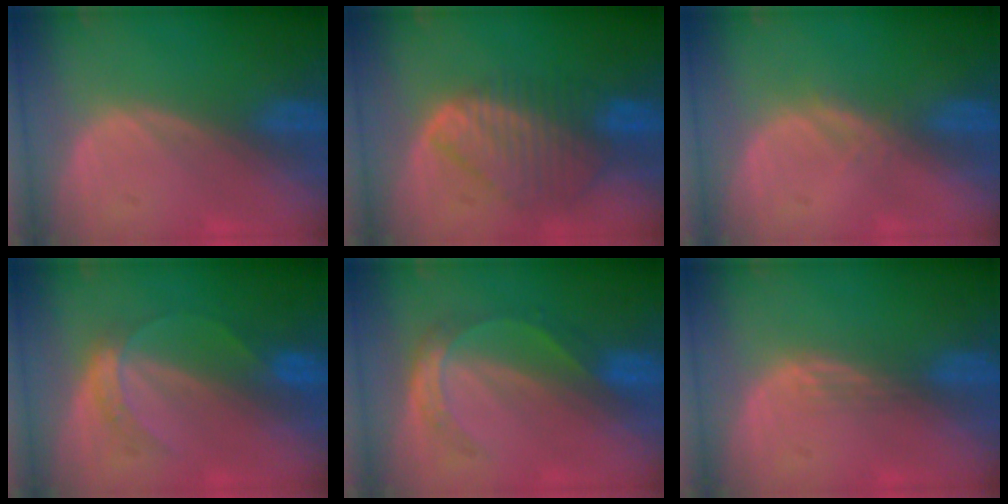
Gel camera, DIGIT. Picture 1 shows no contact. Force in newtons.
{"total": 8.7, "press": 7.7, "slide": 4.1}
{"total": 1.5, "press": 1.3, "slide": 0.8}
{"total": 3.8, "press": 3.8, "slide": 0.4}
{"total": 5.5, "press": 4.7, "slide": 2.8}
{"total": 1.8, "press": 1.3, "slide": 1.2}